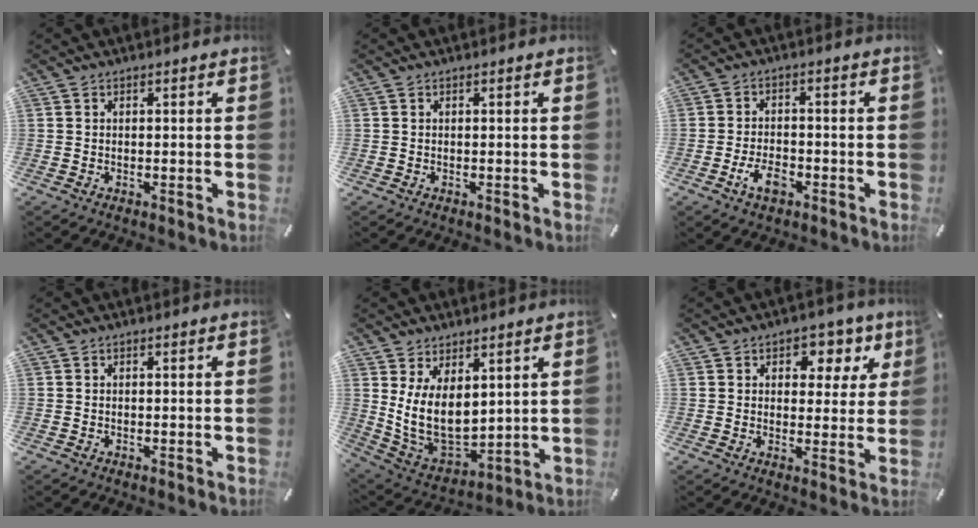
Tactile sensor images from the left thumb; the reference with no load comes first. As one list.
[{"total": 0.0}, {"total": 6.0, "force": [-2.9, 3.3, 4.0], "torque": [-0.089, 0.010, -0.056]}, {"total": 0.0}, {"total": 12.9, "force": [3.7, 8.8, 8.7], "torque": [-0.182, -0.043, 0.077]}, {"total": 7.1, "force": [3.6, 5.1, 3.4], "torque": [-0.023, -0.023, 0.053]}]